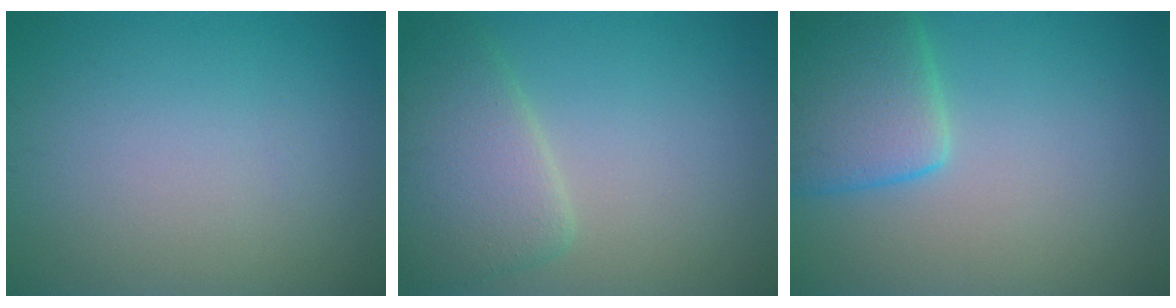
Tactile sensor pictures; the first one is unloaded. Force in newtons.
{"total": 4.6, "press": 4.6, "slide": 0.5}
{"total": 5.5, "press": 5.5, "slide": 0.2}